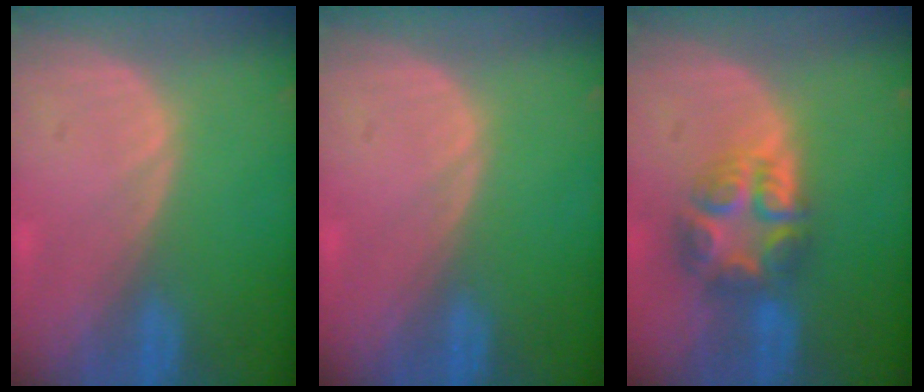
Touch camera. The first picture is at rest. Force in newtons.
{"total": 0.0}
{"total": 7.6, "press": 6.7, "slide": 3.6}